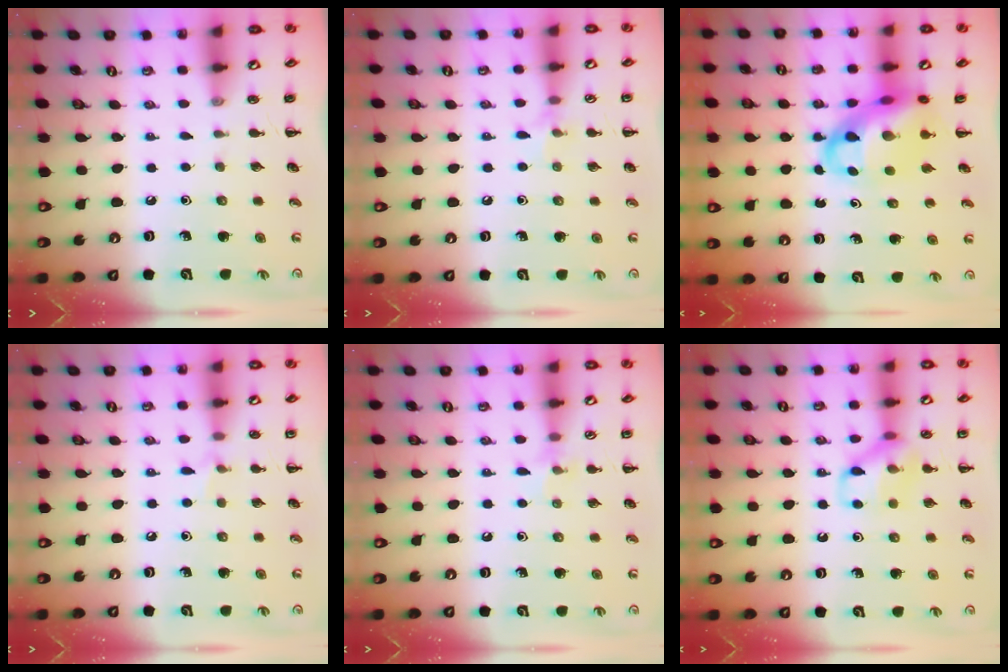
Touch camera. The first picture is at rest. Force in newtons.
{"total": 5.6, "press": 5.3, "slide": 1.8}
{"total": 12.3, "press": 11.8, "slide": 3.2}
{"total": 5.2, "press": 5.0, "slide": 1.6}
{"total": 6.2, "press": 5.9, "slide": 1.9}
{"total": 11.2, "press": 11.1, "slide": 1.2}